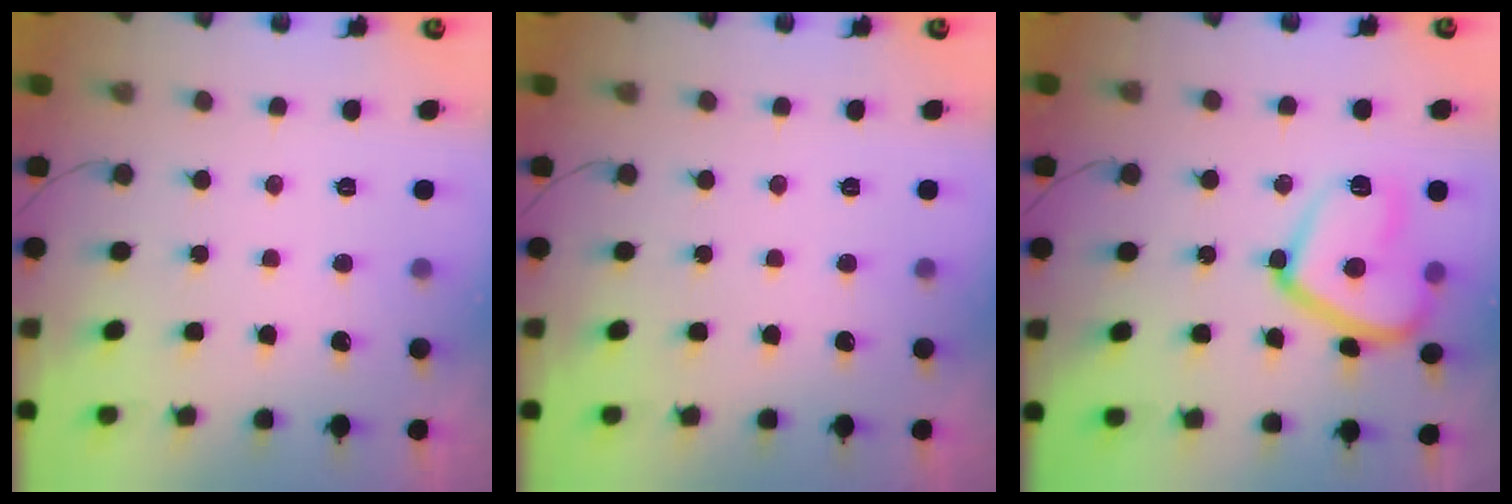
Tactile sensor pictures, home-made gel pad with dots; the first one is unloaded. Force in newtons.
{"total": 0.0}
{"total": 15.0, "press": 15.0, "slide": 0.9}